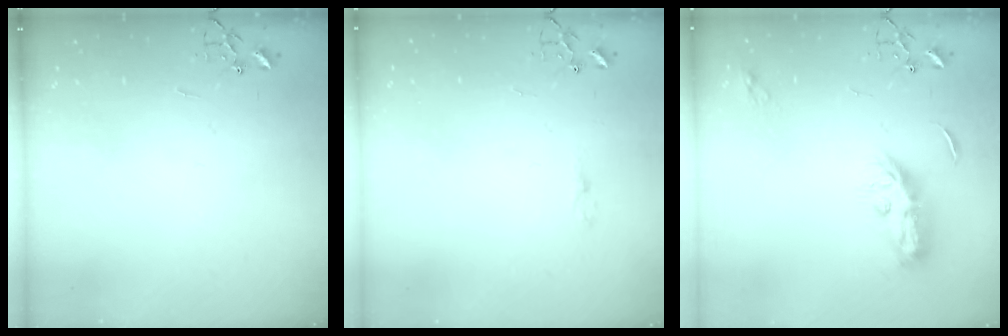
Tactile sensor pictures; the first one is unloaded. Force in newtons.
{"total": 2.7, "press": 2.7, "slide": 0.4}
{"total": 10.6, "press": 10.6, "slide": 0.3}